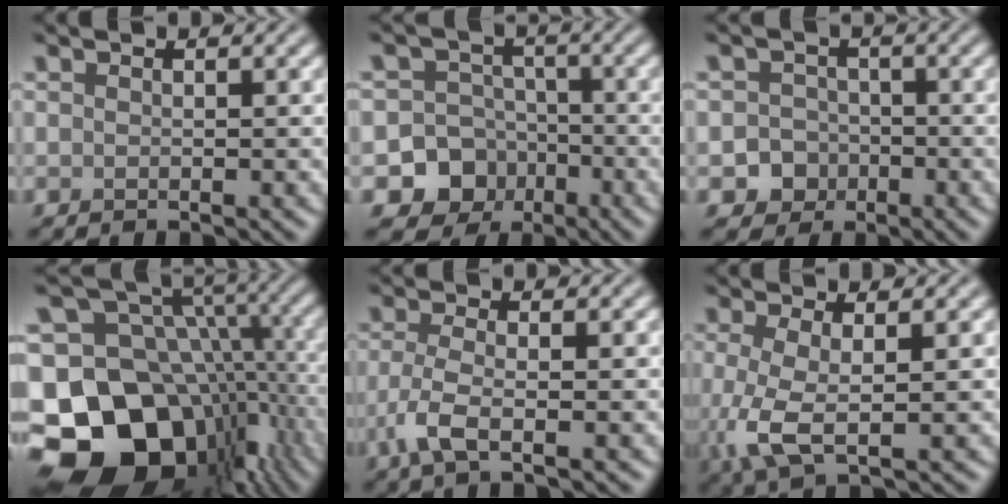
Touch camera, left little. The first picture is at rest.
{"total": 8.1, "force": [-3.7, 7.1, 1.3], "torque": [0.000, -0.018, -0.085]}
{"total": 2.8, "force": [-1.2, 2.5, 0.5], "torque": [0.013, 0.006, -0.025]}
{"total": 18.5, "force": [-6.0, 13.6, 11.0], "torque": [-0.193, -0.005, -0.081]}
{"total": 3.0, "force": [-1.1, 0.8, 2.7], "torque": [-0.066, -0.005, -0.028]}
{"total": 4.3, "force": [-0.4, 1.4, 4.1], "torque": [-0.097, -0.009, -0.010]}